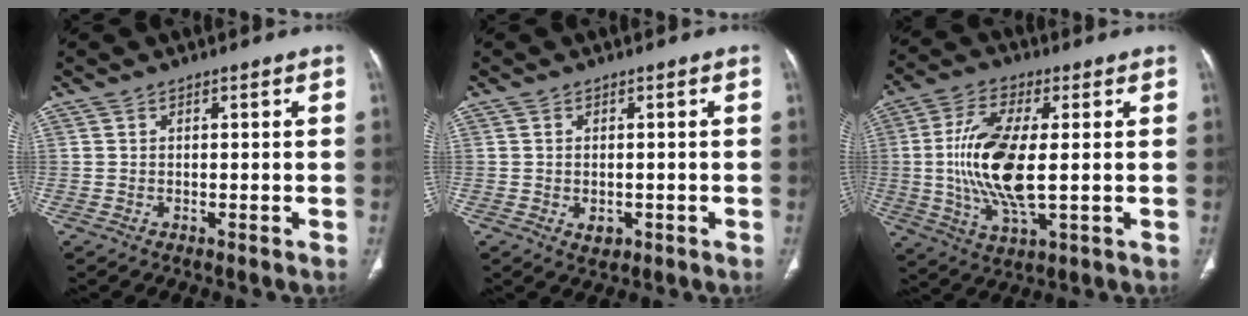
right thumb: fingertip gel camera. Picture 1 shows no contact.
{"total": 2.4, "force": [-0.7, 1.7, 1.6], "torque": [-0.018, -0.001, -0.004]}
{"total": 16.5, "force": [1.1, 7.4, 14.7], "torque": [-0.296, -0.007, 0.023]}